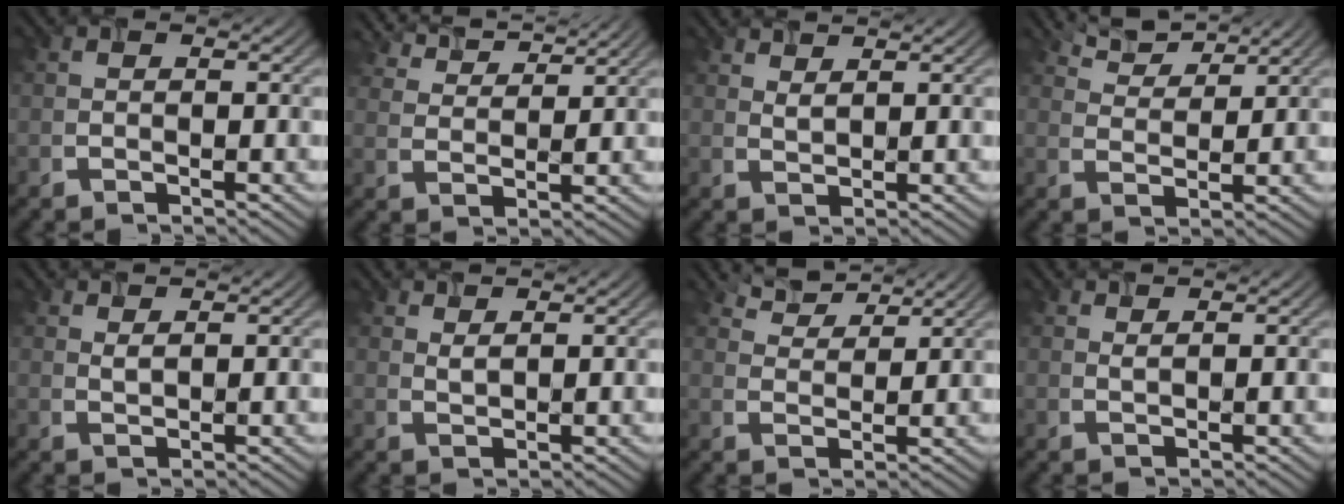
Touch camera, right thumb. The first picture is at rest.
{"total": 5.0, "force": [4.4, 1.3, 1.9], "torque": [-0.053, 0.015, 0.095]}
{"total": 2.1, "force": [1.9, 0.3, 0.8], "torque": [-0.012, 0.002, 0.042]}
{"total": 4.3, "force": [3.7, 1.2, 1.9], "torque": [-0.047, 0.012, 0.084]}
{"total": 1.7, "force": [1.5, 0.3, 0.7], "torque": [-0.012, 0.003, 0.033]}
{"total": 2.0, "force": [1.8, 0.3, 0.8], "torque": [-0.014, 0.002, 0.039]}
{"total": 3.8, "force": [3.2, 1.2, 1.5], "torque": [-0.037, 0.010, 0.076]}
{"total": 1.5, "force": [1.4, 0.0, 0.5], "torque": [-0.007, 0.003, 0.029]}